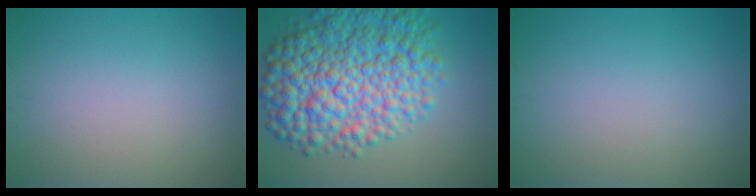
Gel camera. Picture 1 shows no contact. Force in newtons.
{"total": 11.5, "press": 11.4, "slide": 0.2}
{"total": 0.0}